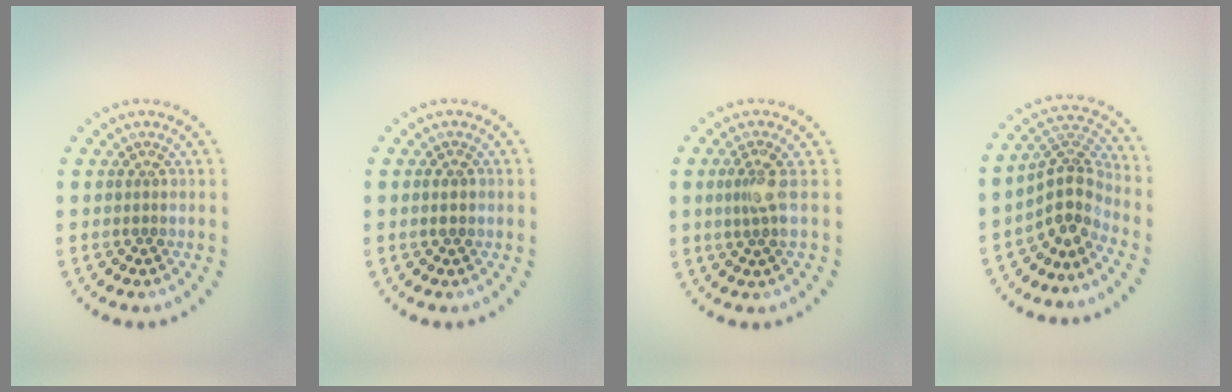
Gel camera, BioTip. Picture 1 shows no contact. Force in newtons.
{"total": 1.5, "press": 1.5, "slide": 0.1}
{"total": 2.0, "press": 1.6, "slide": 1.3}
{"total": 3.9, "press": 3.0, "slide": 2.5}